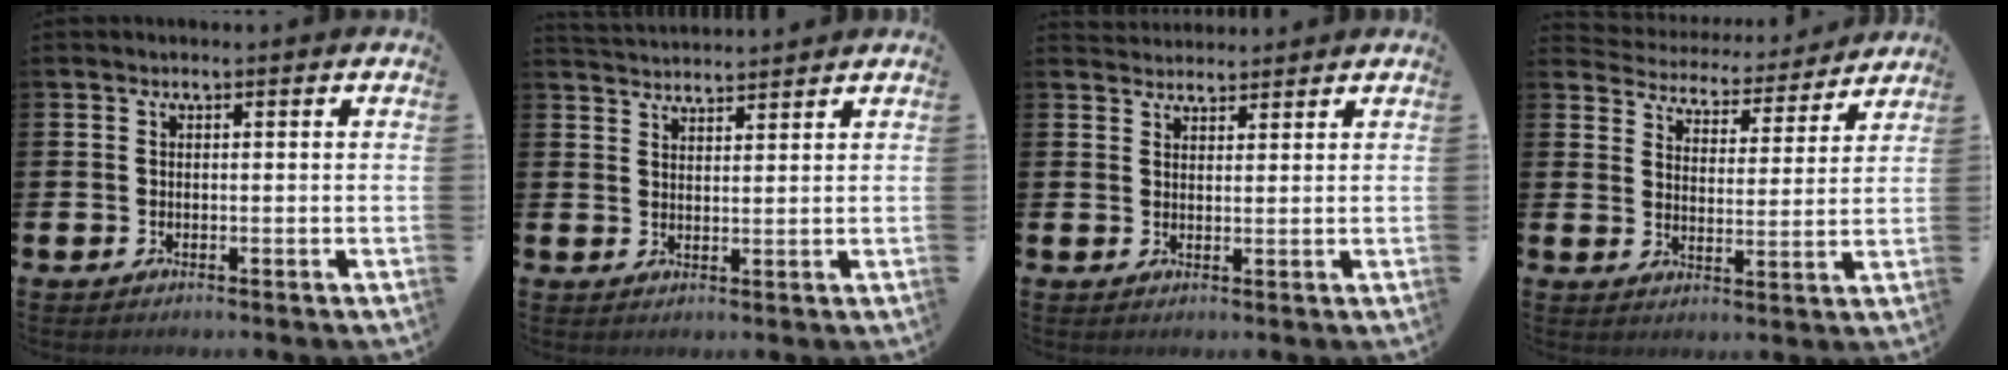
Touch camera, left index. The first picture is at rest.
{"total": 3.2, "force": [3.2, 0.1, -0.1], "torque": [-0.003, -0.019, 0.059]}
{"total": 2.7, "force": [2.6, 0.7, -0.1], "torque": [-0.003, -0.008, 0.049]}
{"total": 4.6, "force": [4.4, 1.2, 0.0], "torque": [-0.023, -0.042, 0.071]}